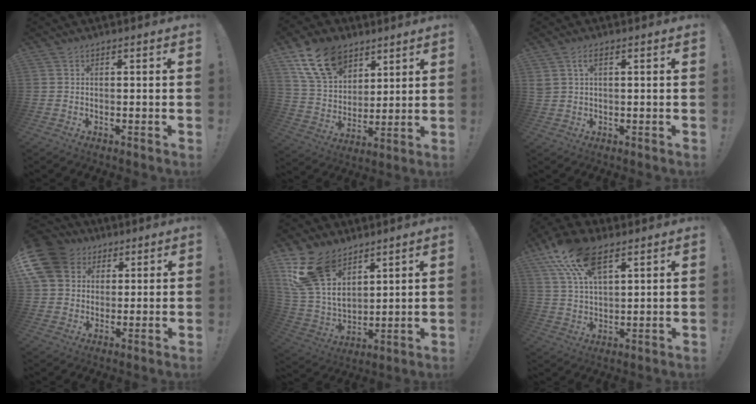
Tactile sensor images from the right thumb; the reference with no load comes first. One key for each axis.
{"total": 16.8, "fx": 9.6, "fy": 11.2, "fz": 8.0, "tx": -0.138, "ty": -0.045, "tz": 0.184}
{"total": 3.2, "fx": 1.1, "fy": 1.7, "fz": 2.5, "tx": -0.048, "ty": 0.003, "tz": 0.020}
{"total": 13.3, "fx": 4.8, "fy": 11.0, "fz": 5.8, "tx": -0.102, "ty": -0.018, "tz": 0.100}
{"total": 18.3, "fx": 10.7, "fy": 11.1, "fz": 9.8, "tx": -0.206, "ty": -0.065, "tz": 0.205}
{"total": 14.4, "fx": 8.8, "fy": 6.9, "fz": 9.1, "tx": -0.182, "ty": -0.029, "tz": 0.162}